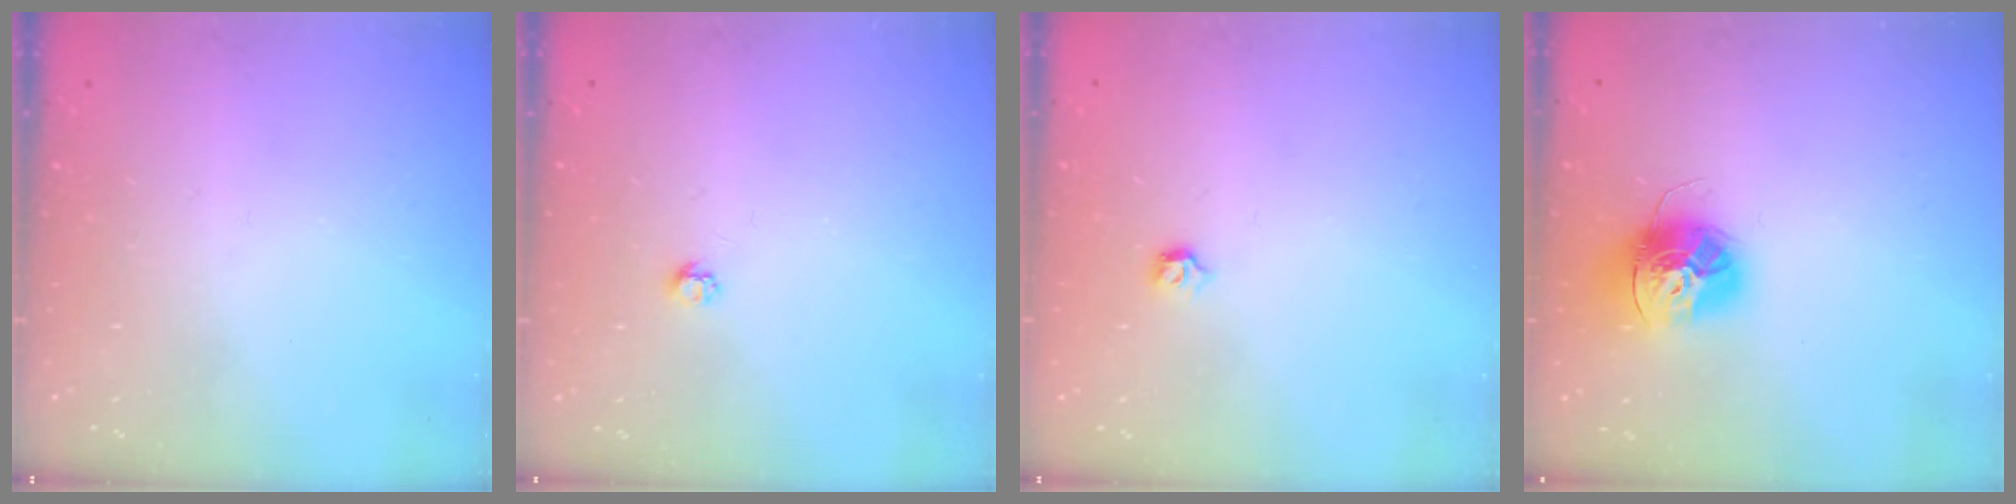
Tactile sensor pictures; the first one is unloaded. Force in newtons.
{"total": 2.7, "press": 2.7, "slide": 0.4}
{"total": 3.4, "press": 3.3, "slide": 0.7}
{"total": 14.6, "press": 14.5, "slide": 1.3}